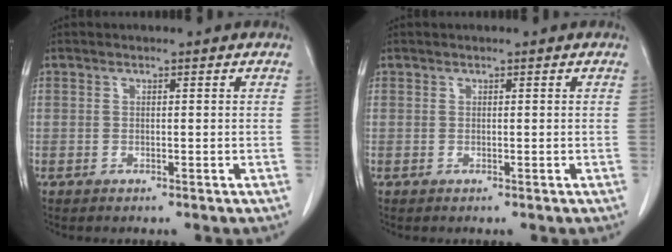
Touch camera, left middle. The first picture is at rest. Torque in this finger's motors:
{"motor_torque": [0.00, -0.02, 0.00, -0.01]}